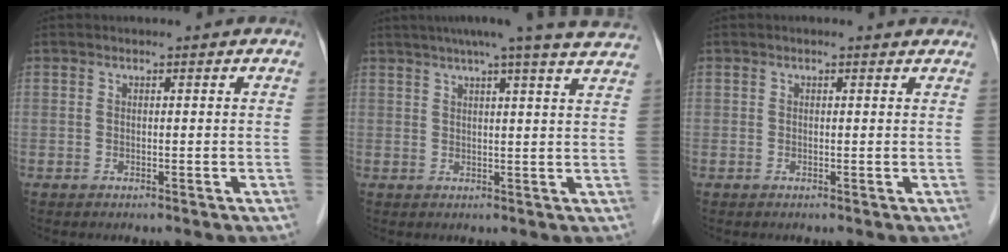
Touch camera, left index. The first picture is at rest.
{"total": 15.9, "force": [14.1, -0.5, 7.3], "torque": [-0.113, -0.002, 0.164]}
{"total": 1.1, "force": [1.1, 0.3, 0.2], "torque": [-0.014, 0.001, 0.004]}